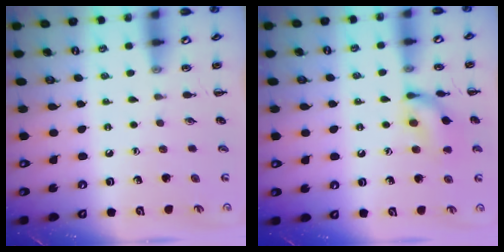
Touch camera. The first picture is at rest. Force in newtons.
{"total": 12.0, "press": 12.0, "slide": 0.7}